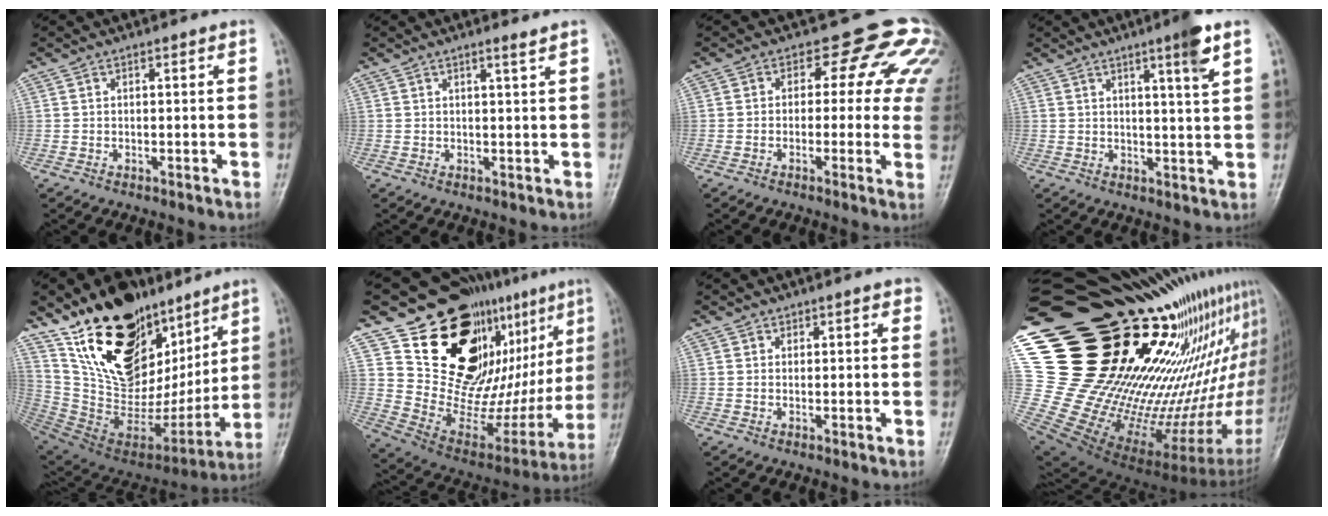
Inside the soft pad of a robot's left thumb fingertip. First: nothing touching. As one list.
[{"total": 1.6, "force": [1.1, -0.4, 1.0], "torque": [-0.020, -0.012, 0.019]}, {"total": 11.9, "force": [4.0, 7.7, 8.2], "torque": [-0.038, 0.000, 0.021]}, {"total": 5.8, "force": [3.3, 0.0, 4.8], "torque": [-0.071, -0.019, 0.049]}, {"total": 29.5, "force": [16.9, 16.7, 17.4], "torque": [-0.243, -0.049, 0.304]}, {"total": 26.2, "force": [12.9, 13.4, 18.5], "torque": [-0.190, -0.058, 0.223]}, {"total": 1.9, "force": [1.2, 1.3, 0.6], "torque": [0.013, -0.004, 0.010]}, {"total": 50.6, "force": [31.9, 15.5, 36.1], "torque": [-0.506, -0.118, 0.532]}]